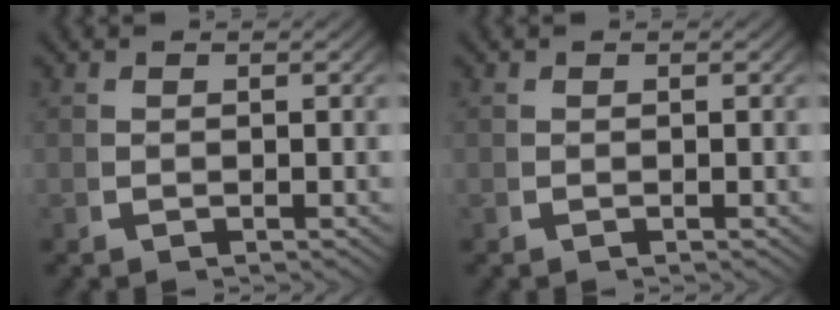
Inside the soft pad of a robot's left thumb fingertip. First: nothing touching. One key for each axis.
{"total": 0.0}